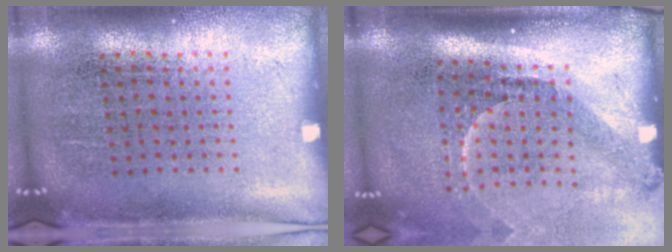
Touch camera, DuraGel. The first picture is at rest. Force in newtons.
{"total": 2.2, "press": 1.5, "slide": 1.6}